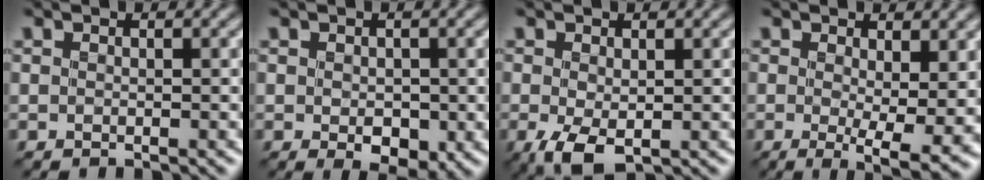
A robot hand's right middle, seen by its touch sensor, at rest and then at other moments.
{"total": 2.7, "force": [-0.3, 1.6, 2.2], "torque": [-0.037, -0.005, 0.000]}
{"total": 3.1, "force": [-0.8, 1.6, 2.6], "torque": [-0.063, -0.010, -0.013]}
{"total": 5.5, "force": [0.3, 1.3, 5.4], "torque": [-0.079, -0.019, 0.008]}